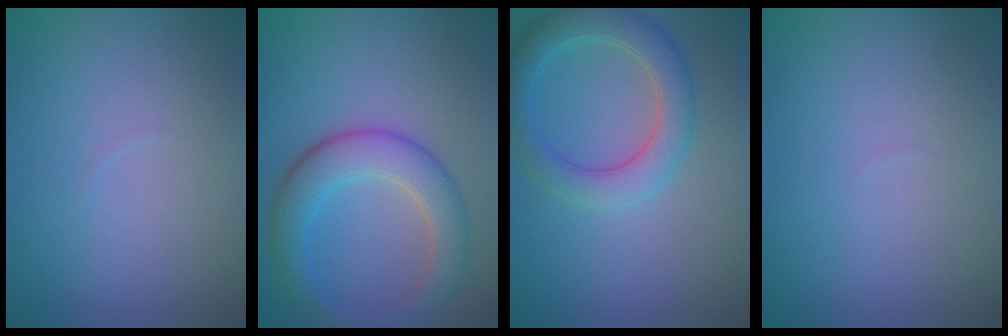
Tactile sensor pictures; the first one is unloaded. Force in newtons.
{"total": 5.3, "press": 5.3, "slide": 0.1}
{"total": 4.3, "press": 4.3, "slide": 0.2}
{"total": 0.0}